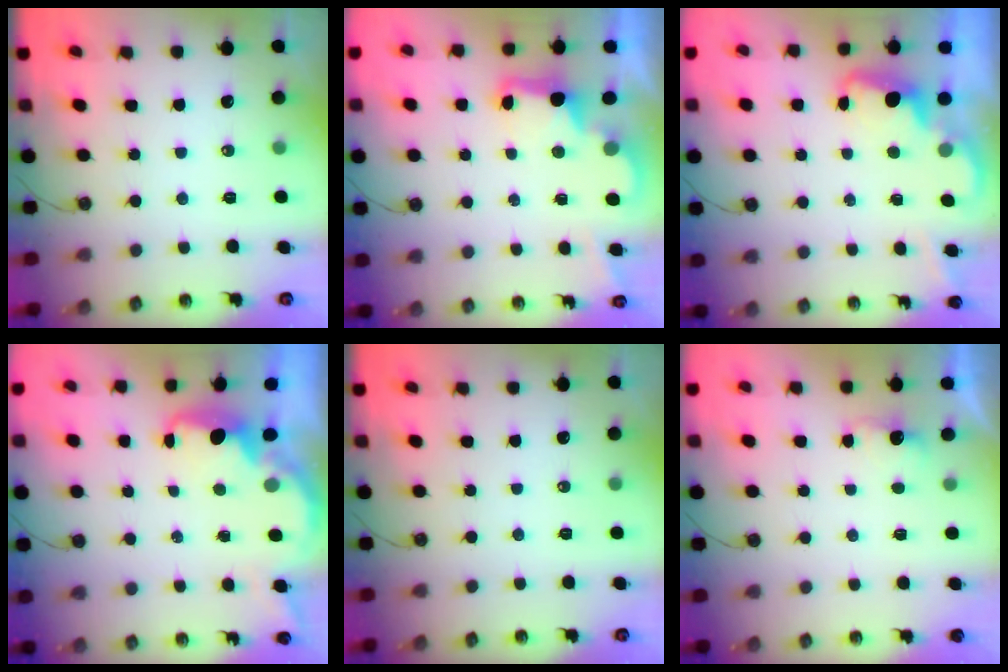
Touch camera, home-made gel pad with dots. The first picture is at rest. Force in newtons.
{"total": 3.0, "press": 3.0, "slide": 0.6}
{"total": 2.2, "press": 2.1, "slide": 0.5}
{"total": 2.4, "press": 2.3, "slide": 0.7}
{"total": 0.0}
{"total": 2.5, "press": 2.3, "slide": 0.9}